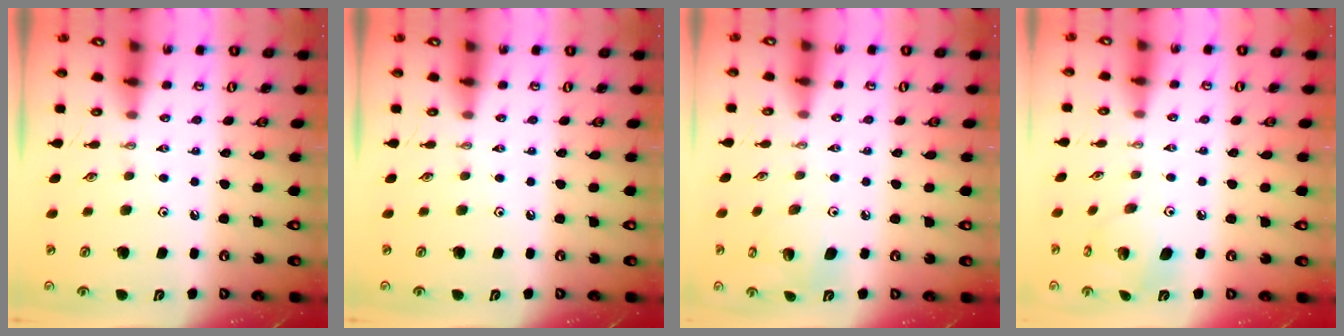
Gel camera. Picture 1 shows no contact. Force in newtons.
{"total": 0.0}
{"total": 5.5, "press": 5.3, "slide": 1.6}
{"total": 7.8, "press": 7.8, "slide": 0.3}